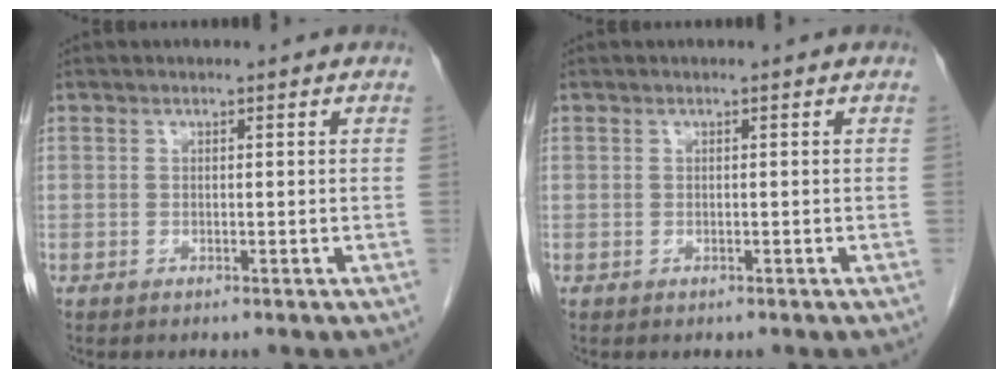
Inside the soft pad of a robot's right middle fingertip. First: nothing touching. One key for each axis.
{"total": 0.0}